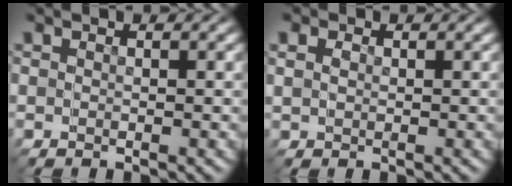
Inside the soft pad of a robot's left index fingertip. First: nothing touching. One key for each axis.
{"total": 0.5, "fx": 0.1, "fy": 0.5, "fz": 0.2, "tx": 0.003, "ty": -0.005, "tz": 0.005}